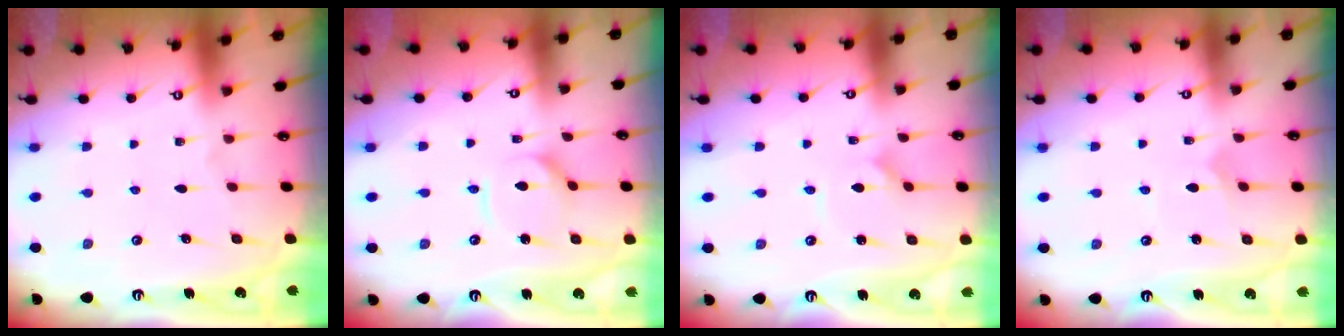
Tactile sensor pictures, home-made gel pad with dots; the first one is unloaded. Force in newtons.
{"total": 6.7, "press": 6.7, "slide": 0.7}
{"total": 2.3, "press": 2.3, "slide": 0.2}
{"total": 3.5, "press": 3.5, "slide": 0.3}